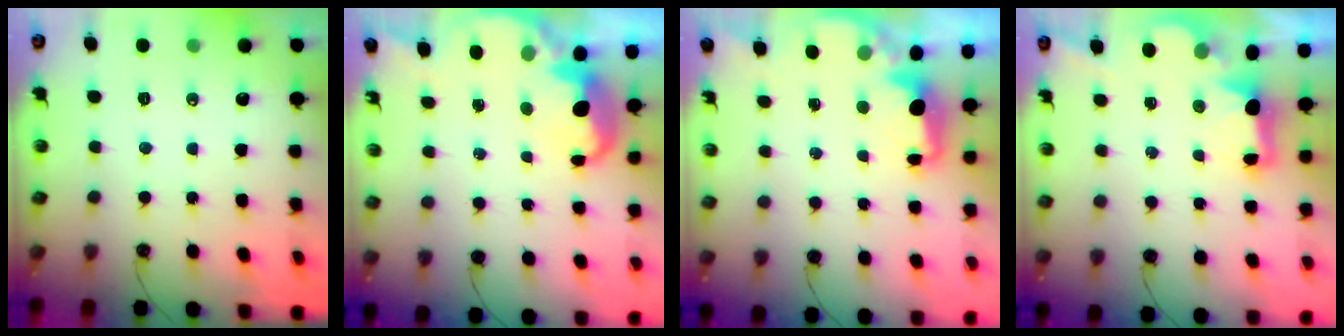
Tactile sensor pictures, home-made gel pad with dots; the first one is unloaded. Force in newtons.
{"total": 5.0, "press": 4.9, "slide": 0.6}
{"total": 2.2, "press": 2.1, "slide": 0.7}
{"total": 2.5, "press": 2.3, "slide": 0.8}